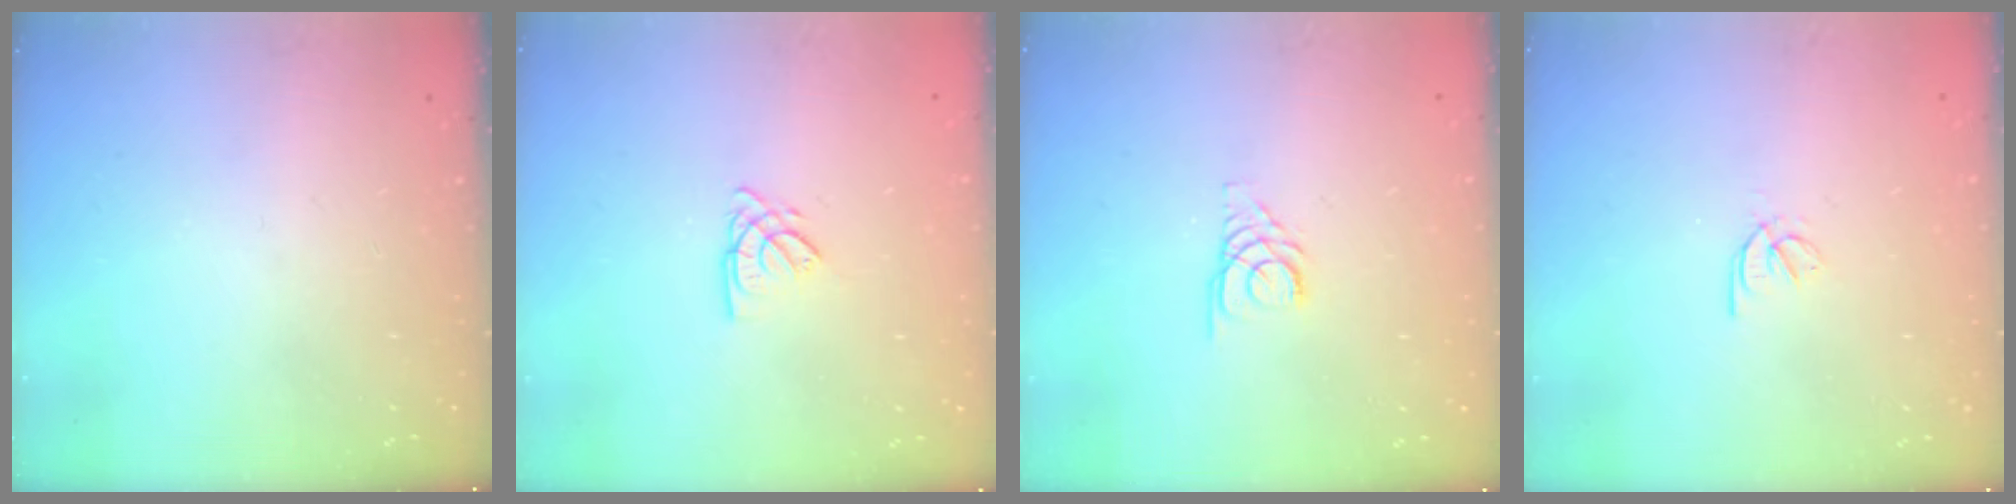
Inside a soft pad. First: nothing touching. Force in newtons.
{"total": 2.7, "press": 2.7, "slide": 0.3}
{"total": 3.4, "press": 3.3, "slide": 0.3}
{"total": 2.3, "press": 2.2, "slide": 0.5}